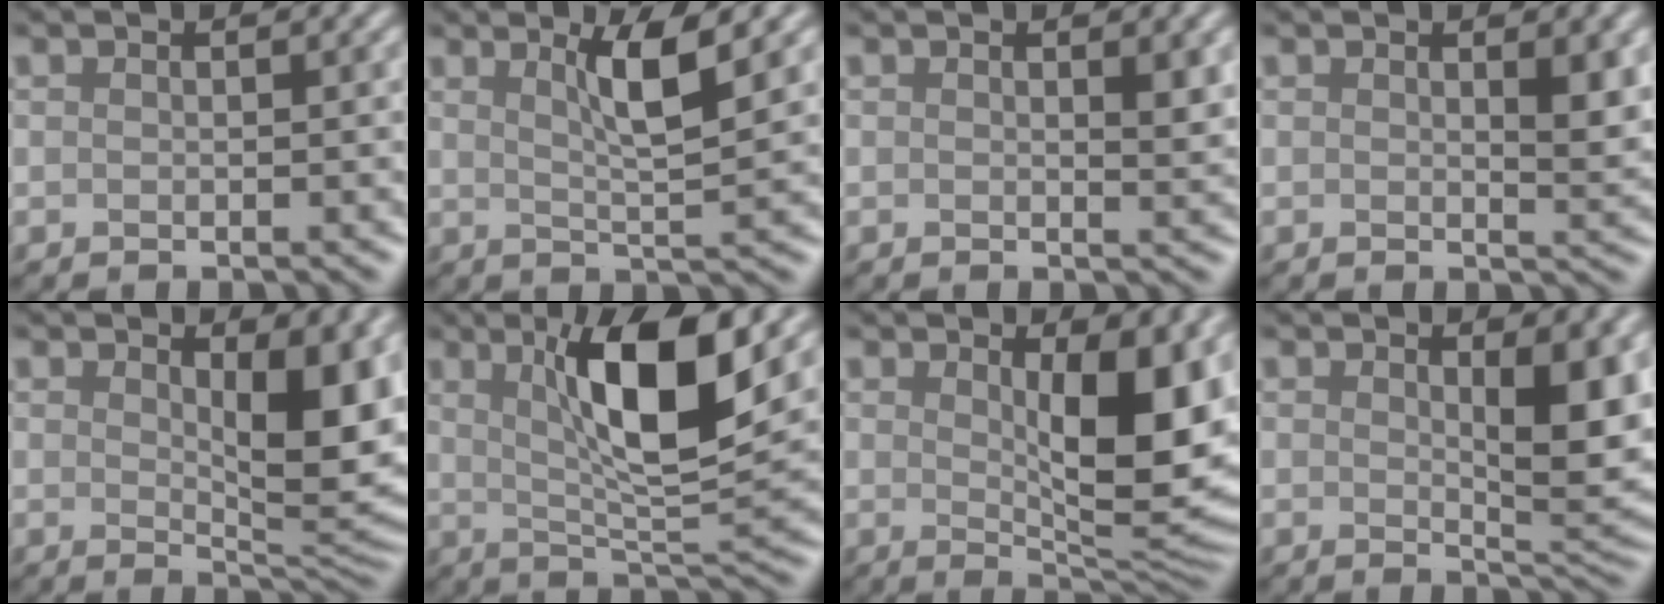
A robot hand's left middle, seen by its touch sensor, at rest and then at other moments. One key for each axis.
{"total": 4.1, "fx": 1.8, "fy": 0.6, "fz": 3.6, "tx": -0.055, "ty": -0.003, "tz": 0.033}
{"total": 1.4, "fx": 0.5, "fy": 0.3, "fz": 1.2, "tx": -0.015, "ty": -0.005, "tz": 0.008}
{"total": 2.2, "fx": 0.8, "fy": 0.6, "fz": 2.0, "tx": -0.023, "ty": -0.005, "tz": 0.015}
{"total": 6.4, "fx": 1.8, "fy": 2.3, "fz": 5.7, "tx": -0.079, "ty": -0.012, "tz": 0.033}
{"total": 8.8, "fx": 3.0, "fy": 1.8, "fz": 8.1, "tx": -0.123, "ty": -0.006, "tz": 0.053}
{"total": 8.3, "fx": 1.9, "fy": 2.9, "fz": 7.5, "tx": -0.109, "ty": -0.013, "tz": 0.037}
{"total": 5.1, "fx": 1.4, "fy": 1.4, "fz": 4.7, "tx": -0.063, "ty": -0.010, "tz": 0.027}